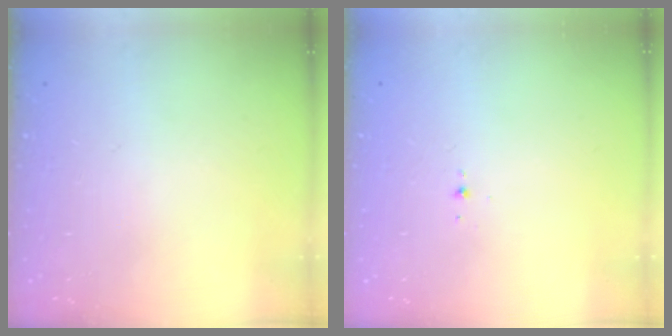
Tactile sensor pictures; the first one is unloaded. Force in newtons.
{"total": 2.6, "press": 2.5, "slide": 0.7}